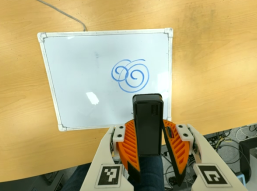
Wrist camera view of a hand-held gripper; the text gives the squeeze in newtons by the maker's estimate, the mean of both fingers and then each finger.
{"total": 5.4, "left": 5.3, "right": 5.5}